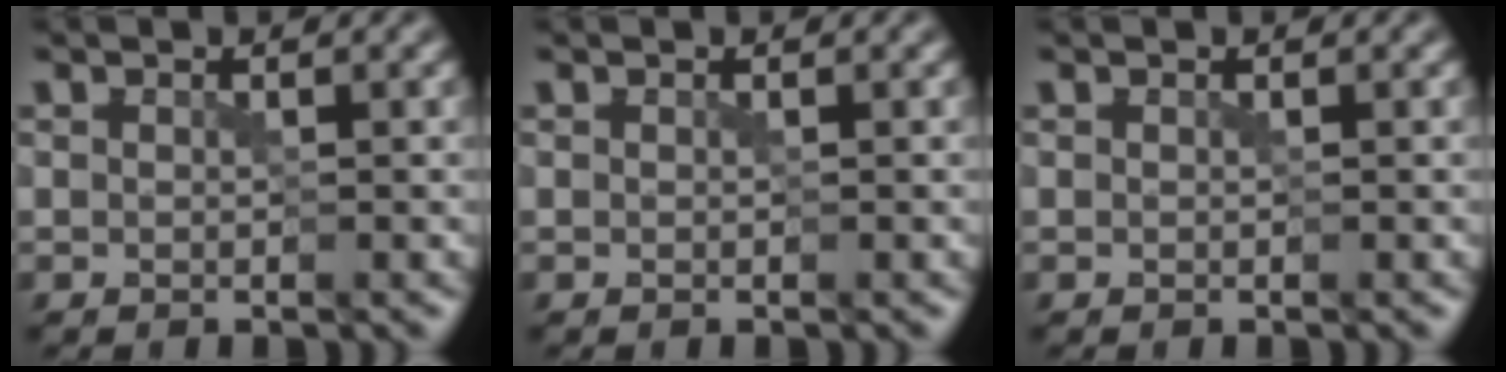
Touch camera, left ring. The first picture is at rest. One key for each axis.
{"total": 0.0}
{"total": 0.0}